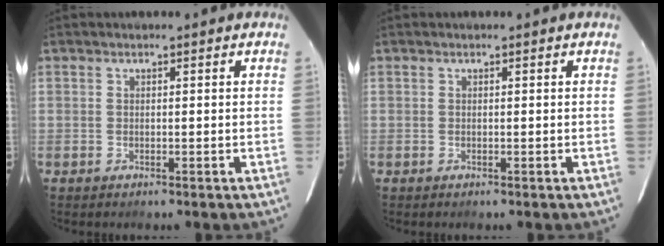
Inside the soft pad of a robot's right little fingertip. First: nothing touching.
{"total": 0.0}